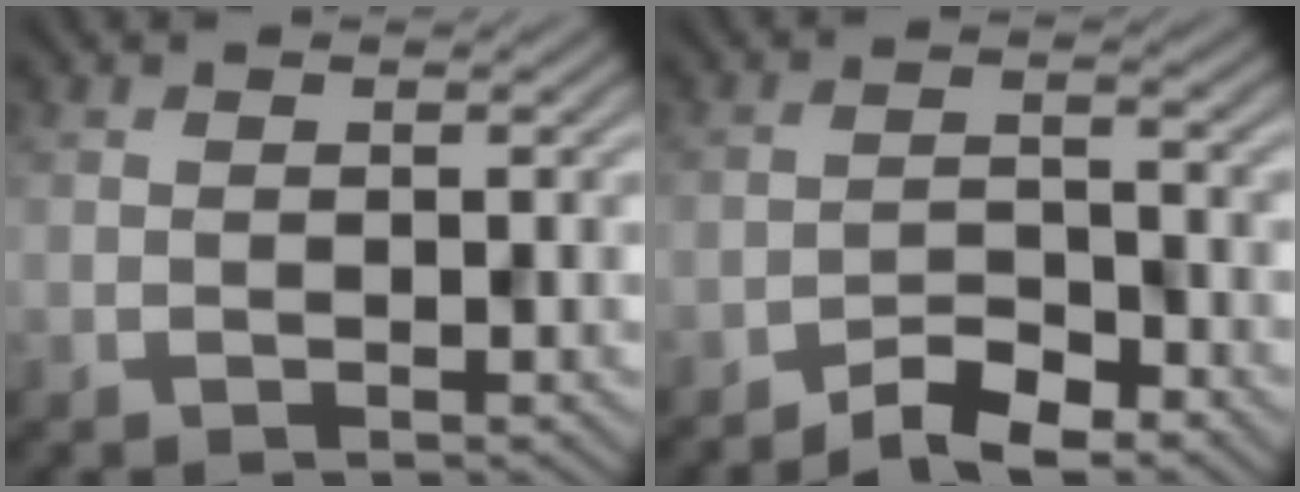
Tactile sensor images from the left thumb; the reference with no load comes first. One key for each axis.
{"total": 4.8, "fx": -4.0, "fy": 1.2, "fz": 2.4, "tx": -0.039, "ty": 0.004, "tz": -0.078}